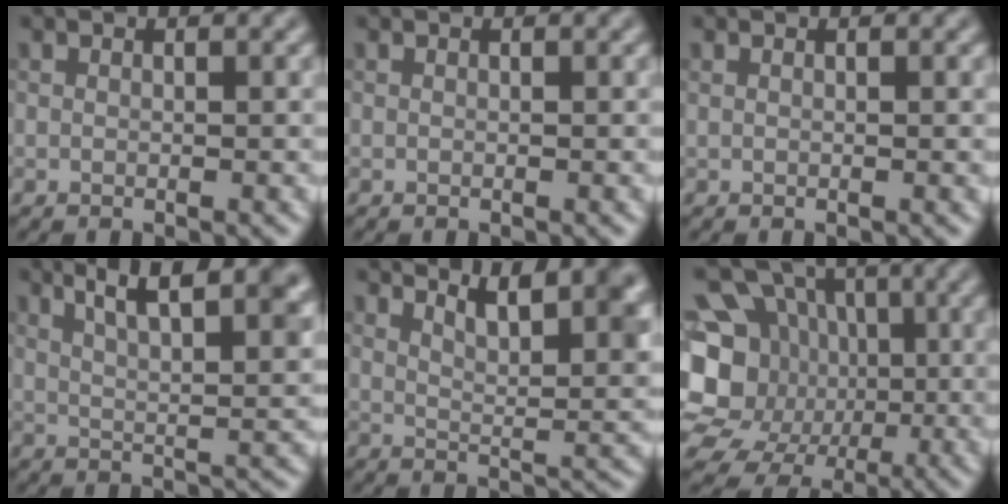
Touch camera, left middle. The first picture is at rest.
{"total": 0.0}
{"total": 0.8, "force": [0.4, 0.4, 0.6], "torque": [-0.003, 0.001, 0.005]}
{"total": 9.0, "force": [5.1, 2.8, 6.8], "torque": [-0.084, 0.021, 0.077]}
{"total": 7.6, "force": [5.0, 2.4, 5.2], "torque": [-0.053, 0.015, 0.073]}
{"total": 14.6, "force": [-1.2, 12.9, 6.7], "torque": [-0.146, 0.010, -0.034]}